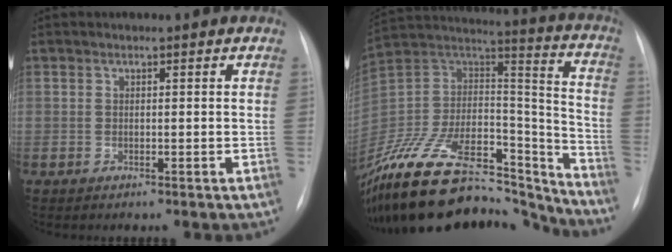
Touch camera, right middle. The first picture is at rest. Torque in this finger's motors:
{"motor_torque": [0.26, -0.46, 1.05, 0.21]}